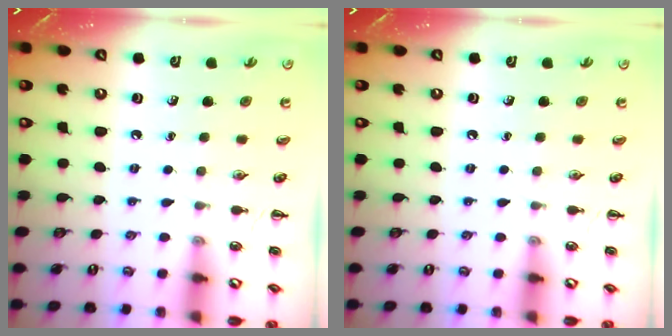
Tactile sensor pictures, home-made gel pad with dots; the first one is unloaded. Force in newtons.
{"total": 0.0}